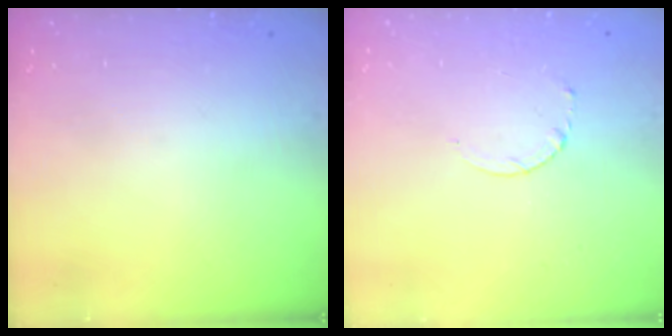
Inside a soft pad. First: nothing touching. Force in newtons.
{"total": 2.5, "press": 2.5, "slide": 0.3}